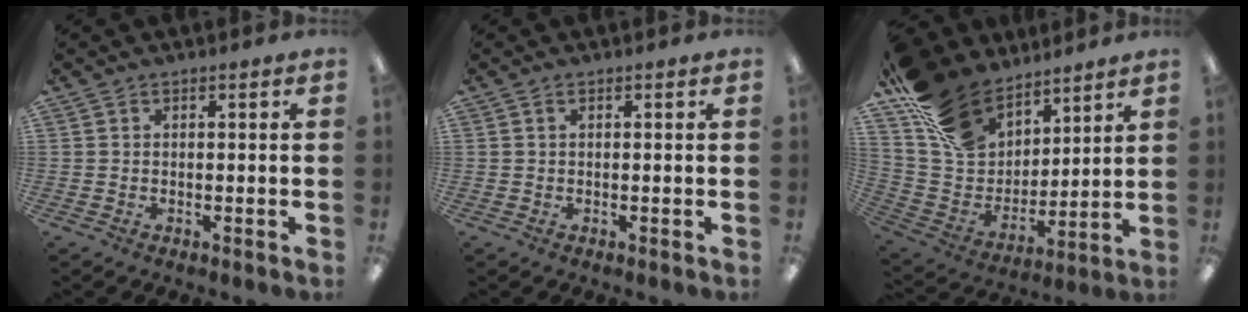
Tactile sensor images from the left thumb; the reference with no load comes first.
{"total": 0.0}
{"total": 19.8, "force": [13.2, 12.2, 8.3], "torque": [-0.173, -0.070, 0.256]}